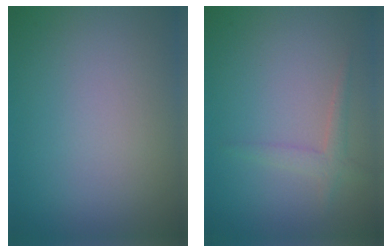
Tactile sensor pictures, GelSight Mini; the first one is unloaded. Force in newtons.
{"total": 1.6, "press": 1.6, "slide": 0.1}